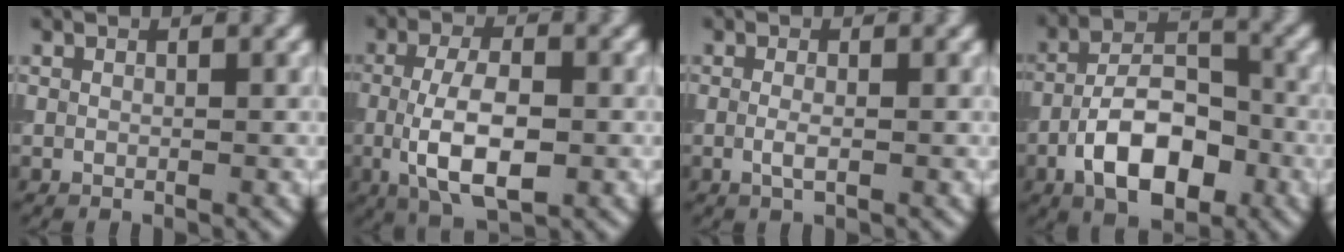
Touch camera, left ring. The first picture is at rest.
{"total": 6.9, "force": [-1.2, 3.0, 6.1], "torque": [-0.120, -0.004, -0.021]}
{"total": 1.4, "force": [-0.2, 0.4, 1.3], "torque": [-0.027, -0.005, -0.006]}
{"total": 8.9, "force": [-3.7, 4.5, 6.7], "torque": [-0.113, 0.012, -0.072]}